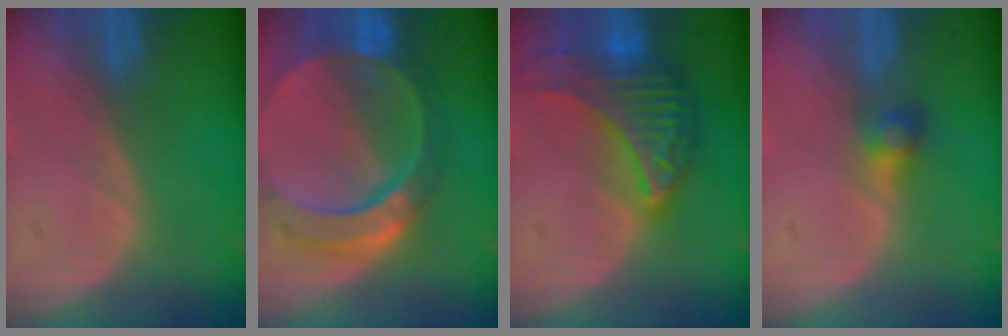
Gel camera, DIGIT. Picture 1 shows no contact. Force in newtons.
{"total": 10.5, "press": 8.9, "slide": 5.6}
{"total": 9.9, "press": 9.9, "slide": 0.6}
{"total": 2.6, "press": 2.5, "slide": 0.2}